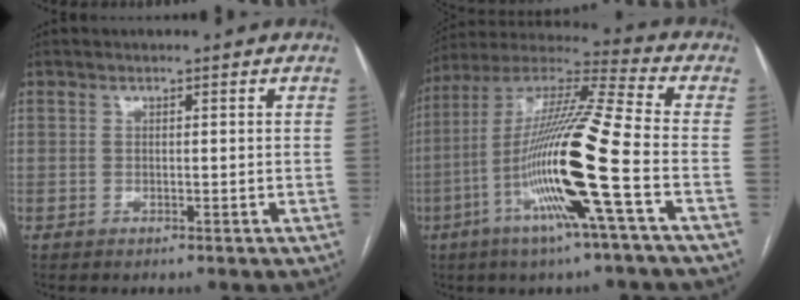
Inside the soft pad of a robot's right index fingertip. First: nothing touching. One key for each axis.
{"total": 19.4, "fx": -5.9, "fy": -1.0, "fz": 18.5, "tx": -0.372, "ty": -0.016, "tz": -0.125}